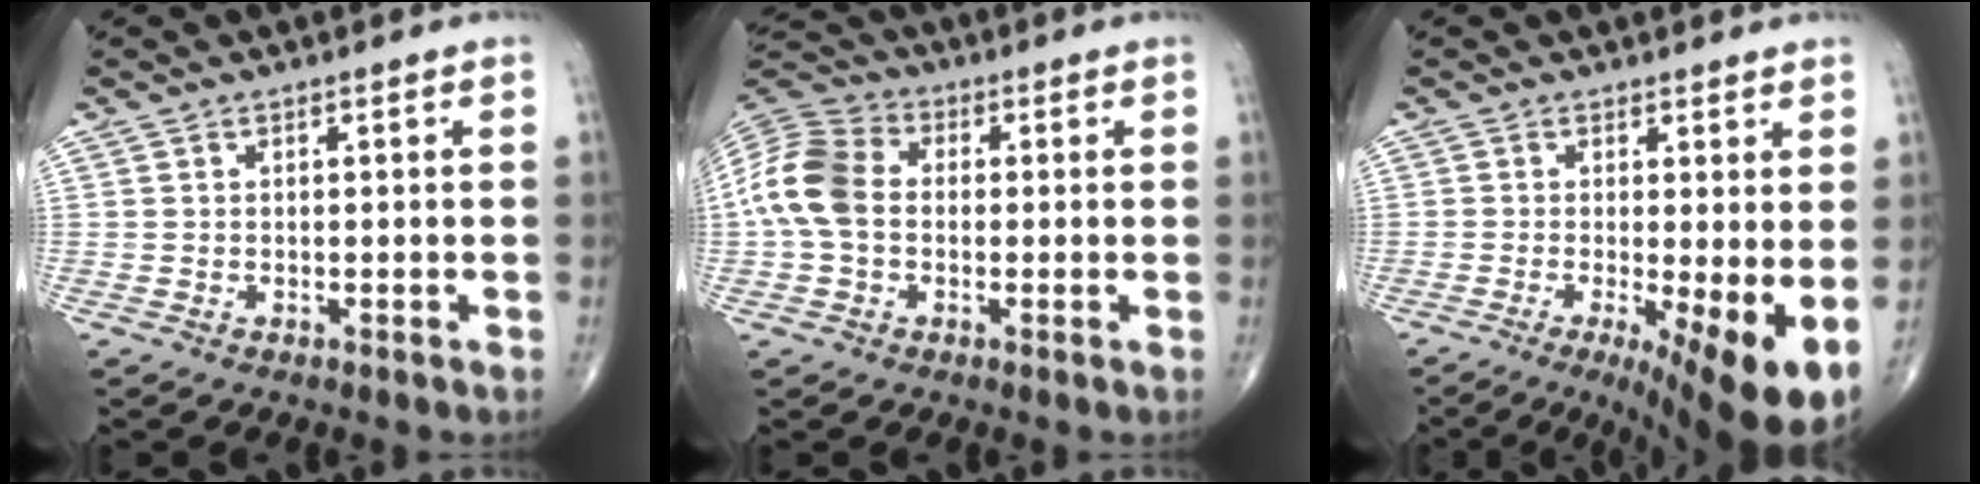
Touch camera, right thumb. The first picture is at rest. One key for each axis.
{"total": 11.3, "fx": -0.3, "fy": 8.3, "fz": 7.7, "tx": -0.157, "ty": 0.031, "tz": -0.016}
{"total": 10.9, "fx": -2.2, "fy": 2.6, "fz": 10.3, "tx": -0.155, "ty": -0.021, "tz": -0.025}